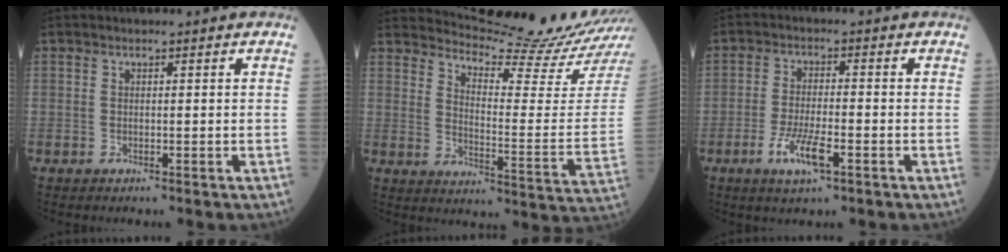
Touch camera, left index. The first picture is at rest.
{"total": 16.6, "force": [16.2, -2.6, 2.7], "torque": [-0.053, -0.121, 0.210]}
{"total": 5.9, "force": [-2.8, 1.2, 5.0], "torque": [-0.107, -0.007, -0.050]}